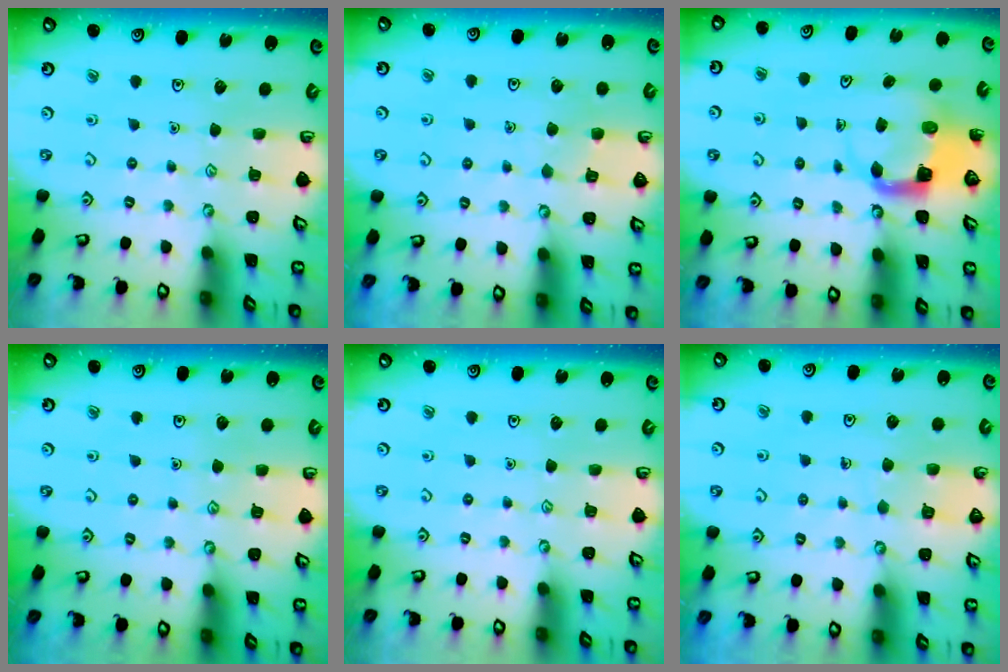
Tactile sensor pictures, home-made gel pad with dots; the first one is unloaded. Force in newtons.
{"total": 4.2, "press": 4.2, "slide": 0.3}
{"total": 4.3, "press": 4.3, "slide": 0.3}
{"total": 3.8, "press": 3.8, "slide": 0.3}
{"total": 0.0}
{"total": 5.1, "press": 5.1, "slide": 0.4}